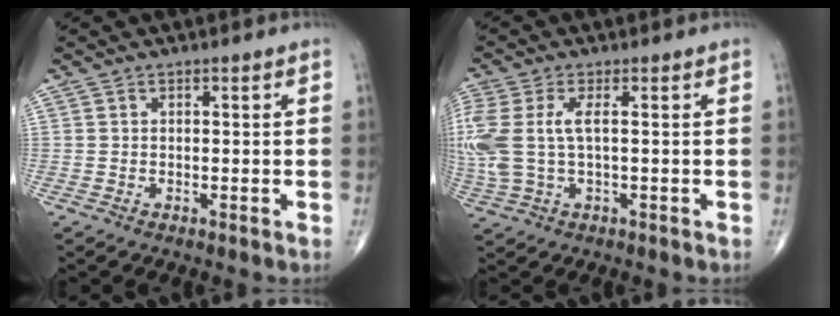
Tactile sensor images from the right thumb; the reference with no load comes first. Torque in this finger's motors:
{"motor_torque": [0.28, 0.33, 1.40, 0.24, 0.12]}